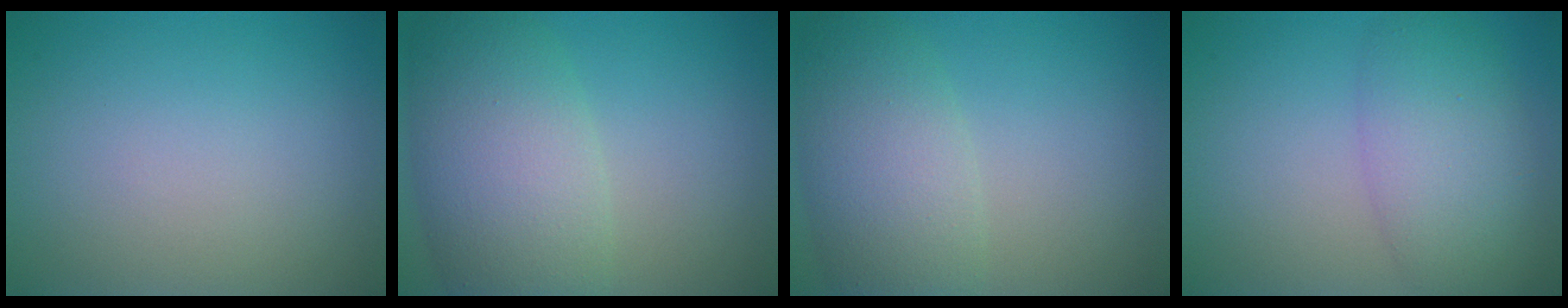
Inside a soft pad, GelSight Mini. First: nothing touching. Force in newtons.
{"total": 8.2, "press": 8.2, "slide": 0.2}
{"total": 6.1, "press": 6.1, "slide": 0.4}
{"total": 5.4, "press": 5.4, "slide": 0.2}